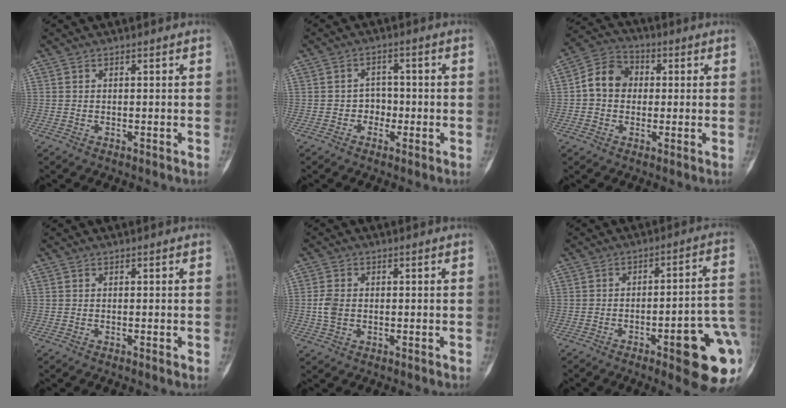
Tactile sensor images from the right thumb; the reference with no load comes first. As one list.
[{"total": 3.0, "force": [-1.1, 2.6, 1.1], "torque": [0.012, 0.013, -0.025]}, {"total": 8.4, "force": [0.4, 7.0, 4.6], "torque": [-0.065, 0.024, -0.007]}, {"total": 0.5, "force": [-0.1, 0.1, 0.5], "torque": [-0.005, -0.001, -0.002]}, {"total": 3.6, "force": [-0.2, 2.6, 2.6], "torque": [-0.059, 0.006, -0.005]}, {"total": 18.3, "force": [-6.0, 4.2, 16.8], "torque": [-0.159, 0.029, -0.065]}]